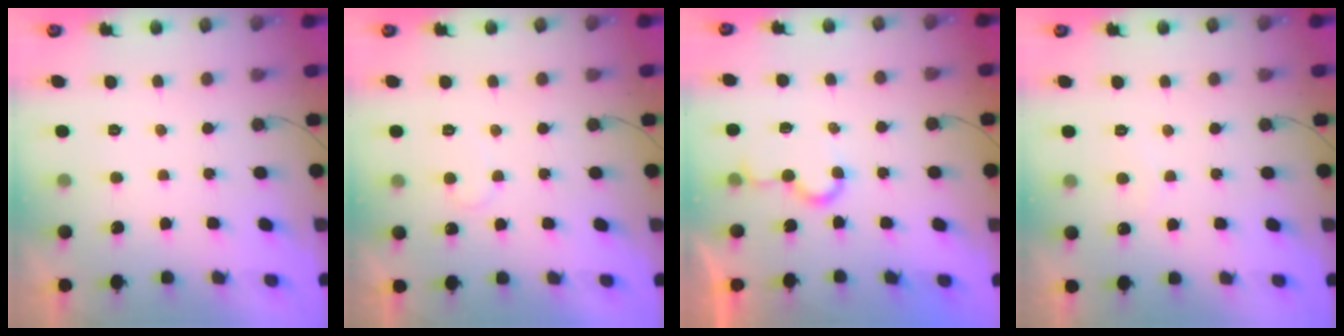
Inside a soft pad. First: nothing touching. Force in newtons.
{"total": 6.8, "press": 6.8, "slide": 0.5}
{"total": 5.1, "press": 5.1, "slide": 0.4}
{"total": 3.4, "press": 3.4, "slide": 0.2}